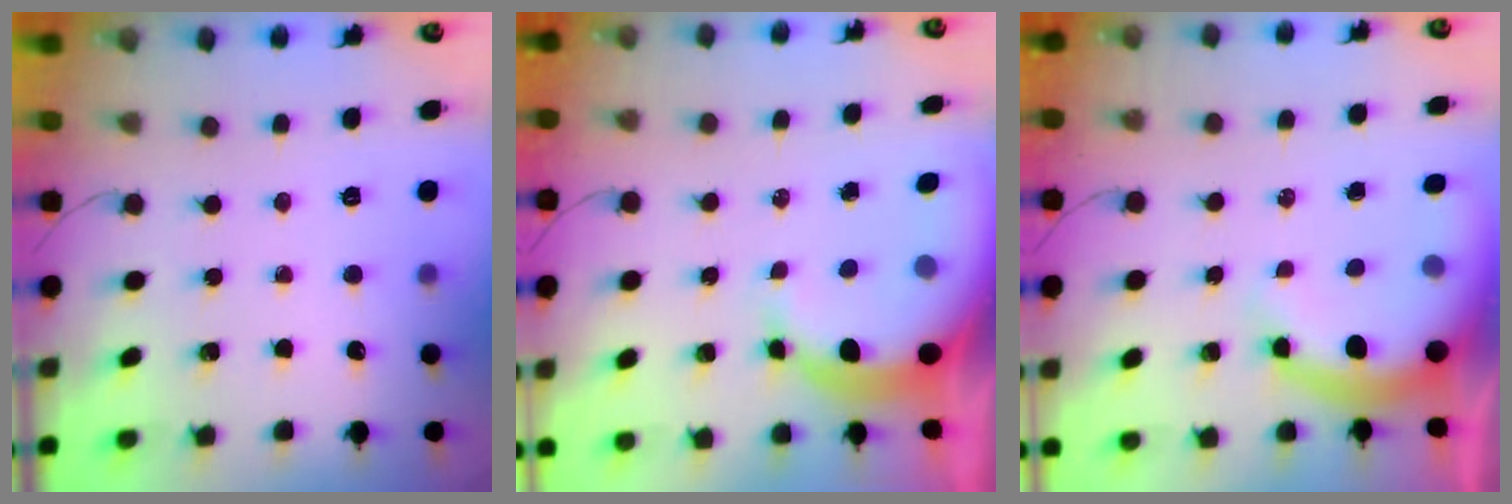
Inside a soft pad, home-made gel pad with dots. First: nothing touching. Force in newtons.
{"total": 10.5, "press": 10.3, "slide": 2.0}
{"total": 8.9, "press": 8.7, "slide": 1.8}